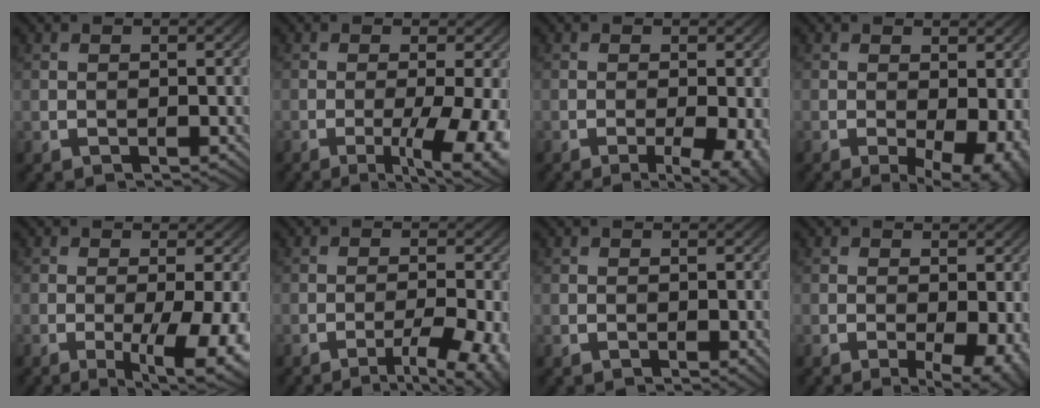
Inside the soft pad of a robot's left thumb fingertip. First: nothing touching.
{"total": 8.4, "force": [-2.9, 1.8, 7.7], "torque": [-0.117, -0.007, -0.032]}
{"total": 5.0, "force": [-1.9, 1.2, 4.5], "torque": [-0.066, -0.002, -0.024]}
{"total": 6.8, "force": [-1.6, 3.0, 5.9], "torque": [-0.084, -0.009, -0.018]}
{"total": 8.4, "force": [-2.6, 2.0, 7.7], "torque": [-0.113, -0.008, -0.029]}
{"total": 7.1, "force": [-3.9, 1.3, 5.8], "torque": [-0.093, -0.002, -0.052]}
{"total": 0.7, "force": [-0.1, 0.2, 0.6], "torque": [-0.010, -0.003, -0.002]}
{"total": 4.7, "force": [-1.4, 1.5, 4.2], "torque": [-0.060, -0.008, -0.019]}